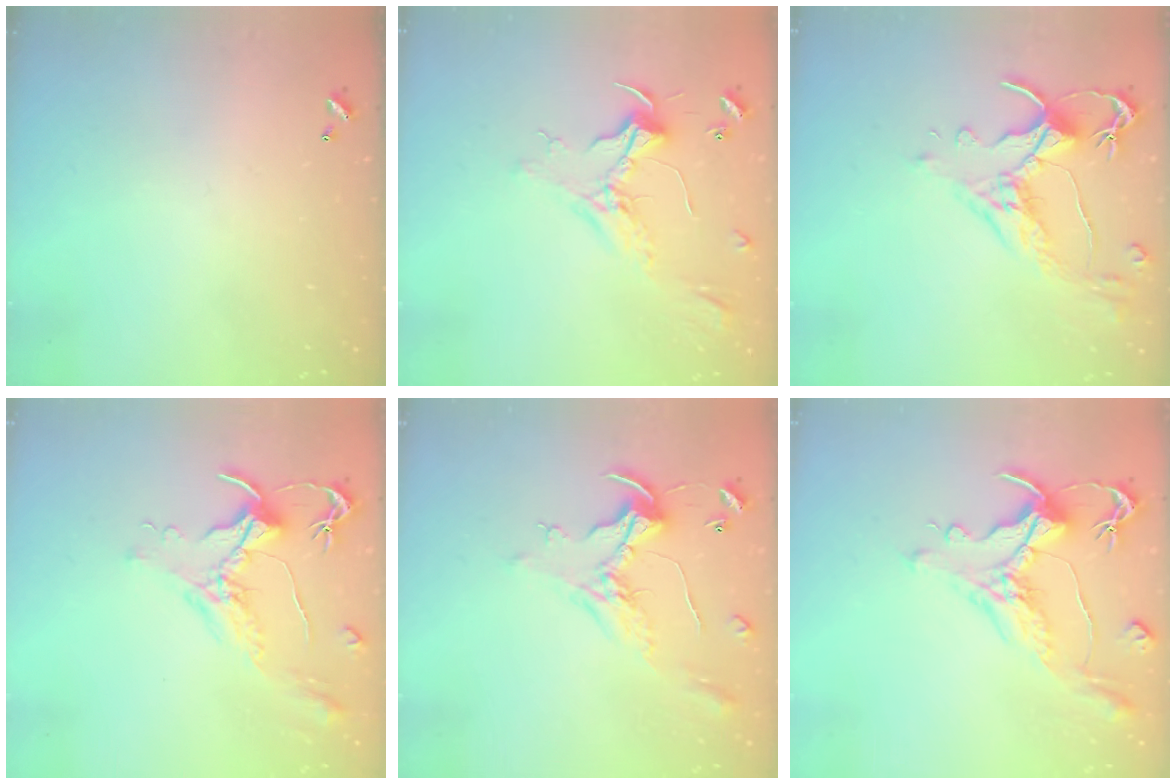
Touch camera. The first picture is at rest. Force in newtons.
{"total": 2.3, "press": 2.2, "slide": 0.8}
{"total": 2.5, "press": 2.1, "slide": 1.2}
{"total": 1.6, "press": 1.5, "slide": 0.7}
{"total": 0.8, "press": 0.5, "slide": 0.6}
{"total": 1.5, "press": 0.4, "slide": 1.5}